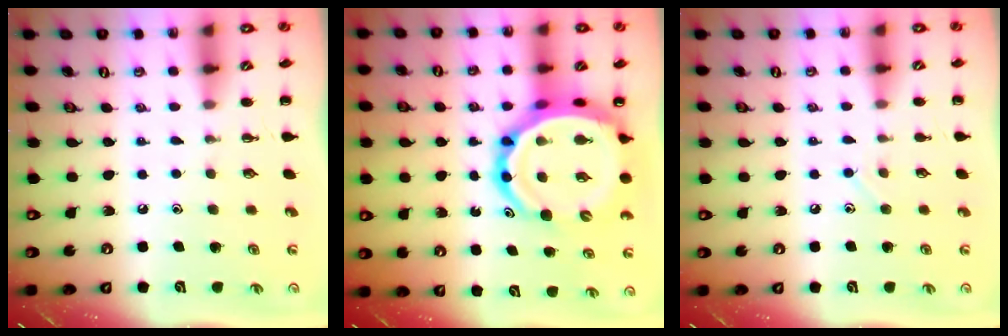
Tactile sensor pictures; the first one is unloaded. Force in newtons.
{"total": 17.5, "press": 16.9, "slide": 4.7}
{"total": 6.1, "press": 5.8, "slide": 1.9}